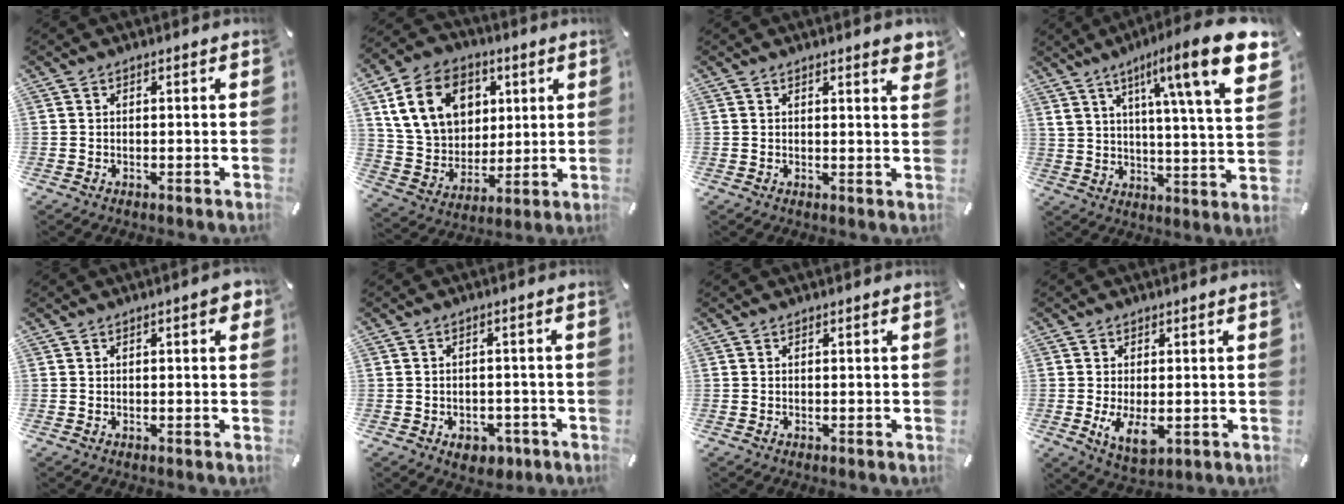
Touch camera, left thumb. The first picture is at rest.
{"total": 16.5, "force": [5.6, 13.3, 8.1], "torque": [-0.168, -0.004, 0.109]}
{"total": 2.5, "force": [1.6, 0.6, 1.9], "torque": [-0.024, -0.005, 0.025]}
{"total": 19.9, "force": [9.0, 3.2, 17.5], "torque": [-0.258, -0.058, 0.123]}
{"total": 3.0, "force": [0.9, 1.0, 2.7], "torque": [-0.046, 0.004, 0.012]}
{"total": 4.9, "force": [-2.3, 3.5, 2.6], "torque": [-0.036, 0.008, -0.040]}
{"total": 0.0}
{"total": 6.5, "force": [-0.9, 3.4, 5.5], "torque": [-0.109, -0.016, -0.017]}